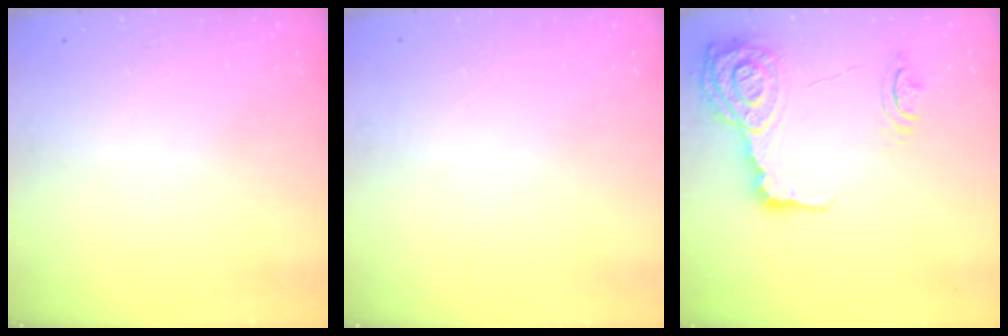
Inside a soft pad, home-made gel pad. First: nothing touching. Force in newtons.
{"total": 0.0}
{"total": 16.0, "press": 15.9, "slide": 1.2}